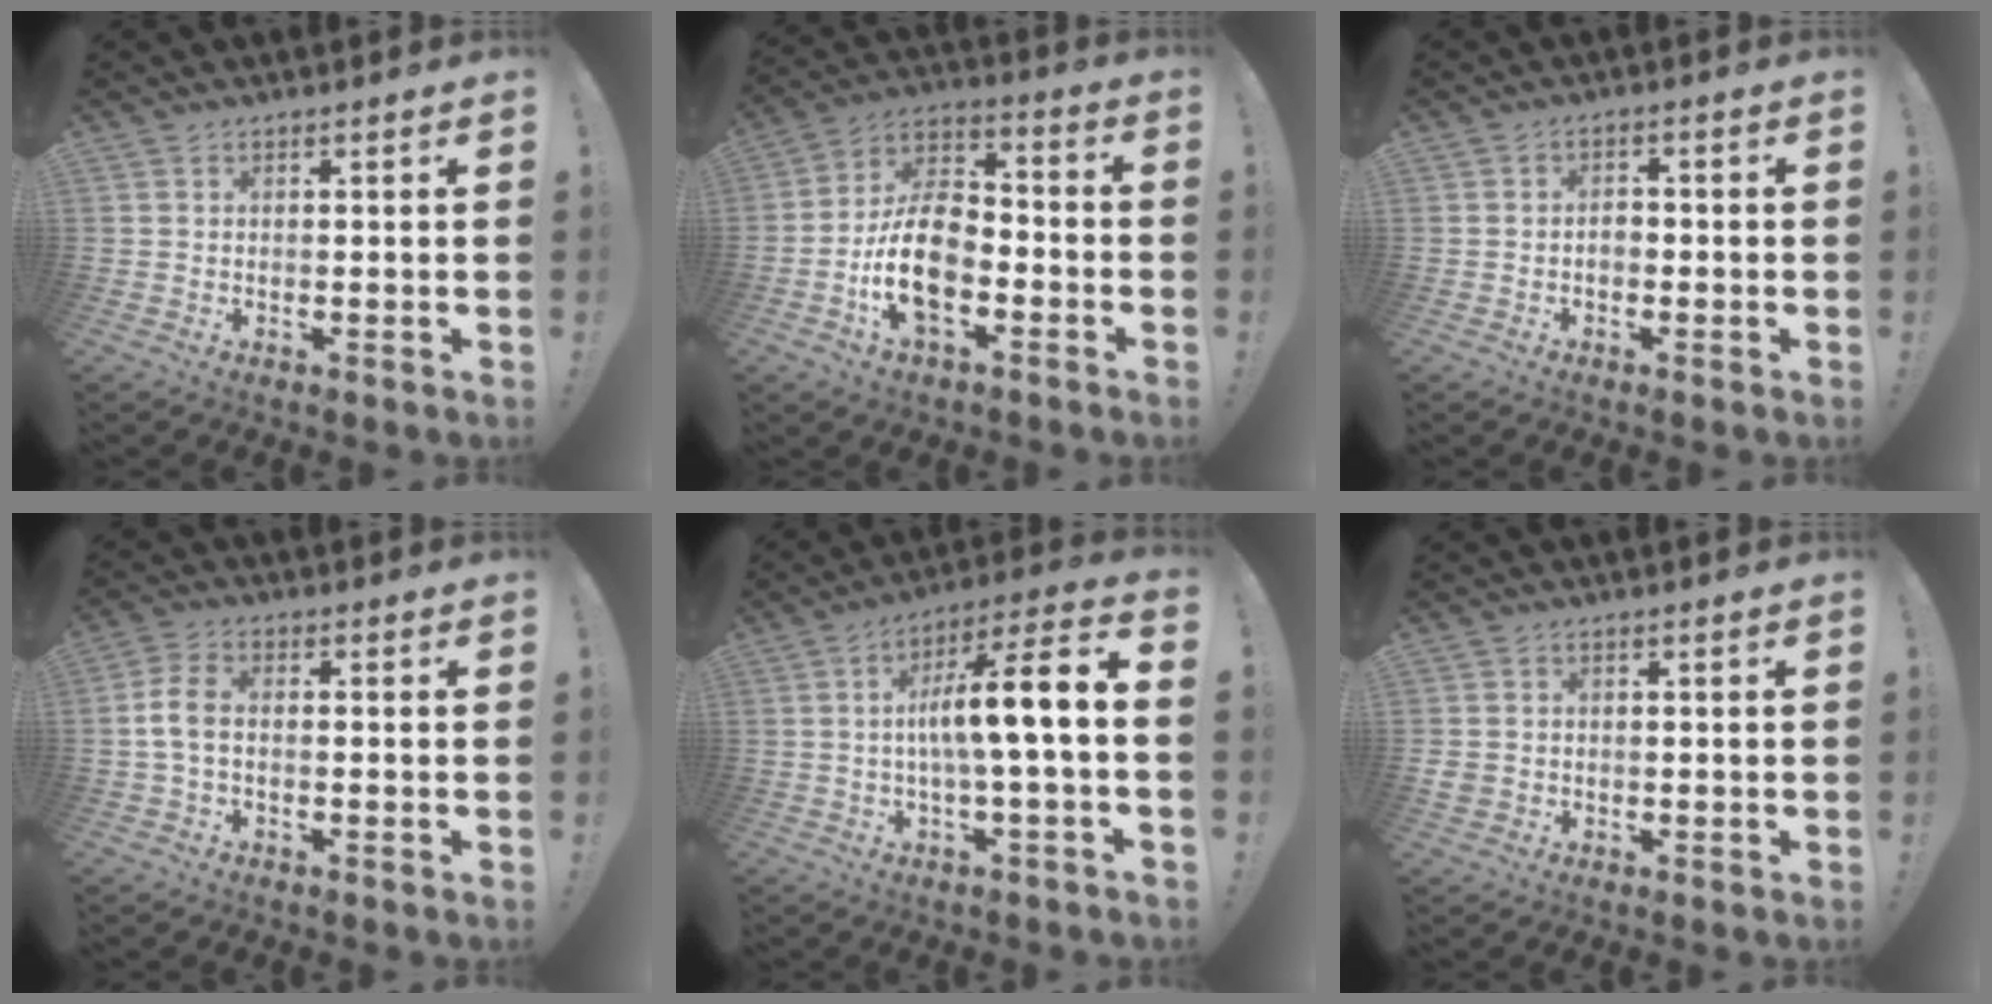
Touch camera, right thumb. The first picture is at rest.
{"total": 15.4, "force": [-5.7, 9.1, 11.0], "torque": [-0.224, 0.033, -0.098]}
{"total": 2.4, "force": [-1.1, 1.6, 1.3], "torque": [-0.017, 0.003, -0.022]}
{"total": 5.8, "force": [-0.6, 3.1, 4.9], "torque": [-0.111, 0.007, -0.008]}
{"total": 12.4, "force": [0.0, 0.4, 12.4], "torque": [-0.200, -0.002, -0.015]}
{"total": 2.4, "force": [-0.1, 2.1, 1.1], "torque": [-0.026, 0.004, 0.003]}